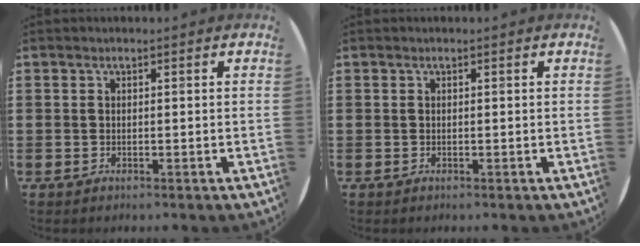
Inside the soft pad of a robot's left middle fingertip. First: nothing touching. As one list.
[{"total": 0.0}]